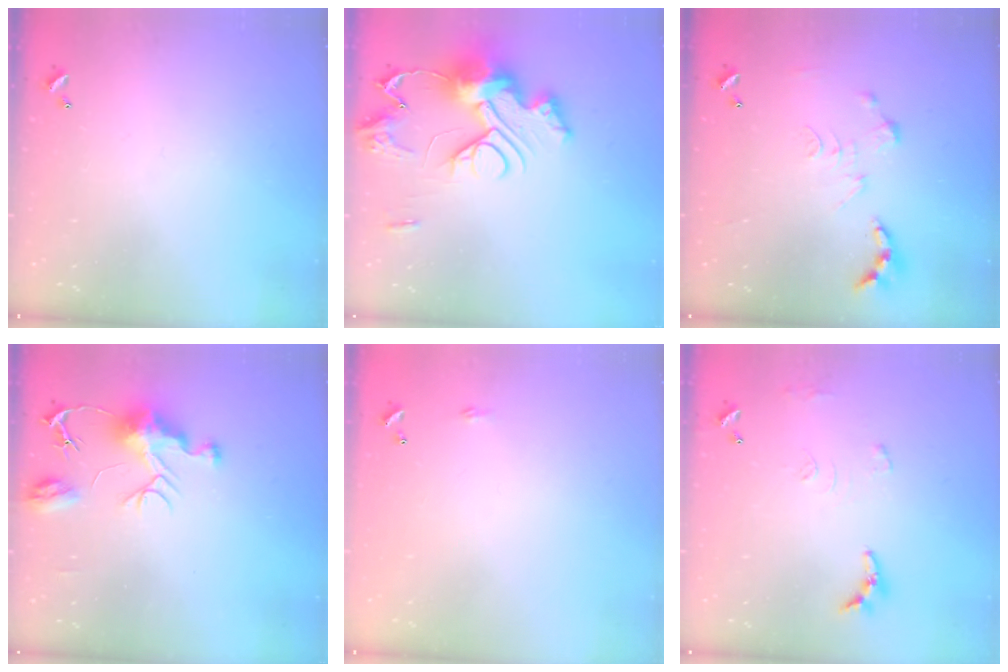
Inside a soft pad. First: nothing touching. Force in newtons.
{"total": 18.2, "press": 18.1, "slide": 0.9}
{"total": 0.0}
{"total": 9.2, "press": 9.2, "slide": 1.0}
{"total": 2.2, "press": 2.1, "slide": 0.4}
{"total": 8.7, "press": 8.7, "slide": 0.6}